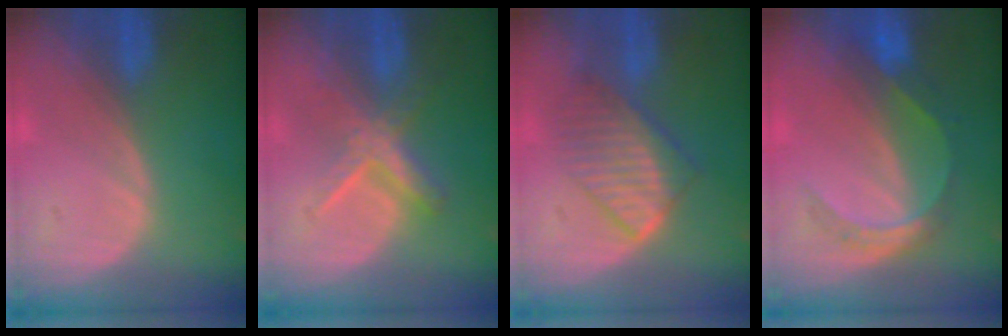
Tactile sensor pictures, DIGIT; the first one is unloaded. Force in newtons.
{"total": 5.5, "press": 5.3, "slide": 1.7}
{"total": 6.5, "press": 6.3, "slide": 1.7}
{"total": 5.3, "press": 5.0, "slide": 1.6}